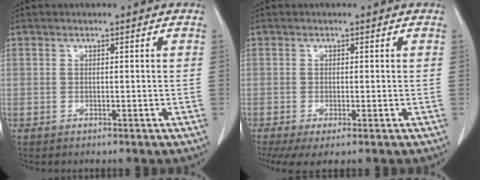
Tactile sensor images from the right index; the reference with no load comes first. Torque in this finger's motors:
{"motor_torque": [0.21, -0.13, 0.10, 0.03]}